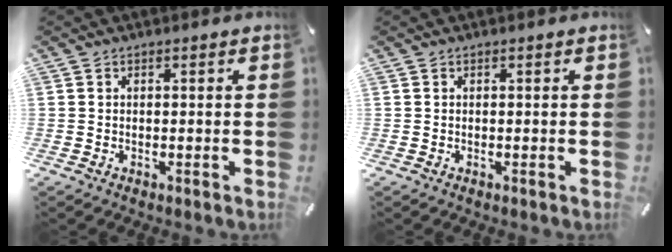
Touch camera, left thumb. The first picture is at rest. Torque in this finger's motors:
{"motor_torque": [0.01, 0.00, -0.06, 0.06, 0.00]}